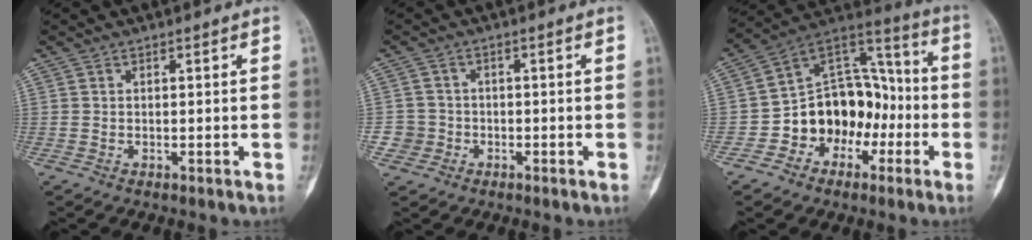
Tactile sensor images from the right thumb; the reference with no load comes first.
{"total": 3.3, "force": [-1.2, 3.0, 0.0], "torque": [0.020, 0.014, -0.028]}
{"total": 16.3, "force": [-5.2, 12.5, 9.1], "torque": [-0.082, 0.084, -0.090]}